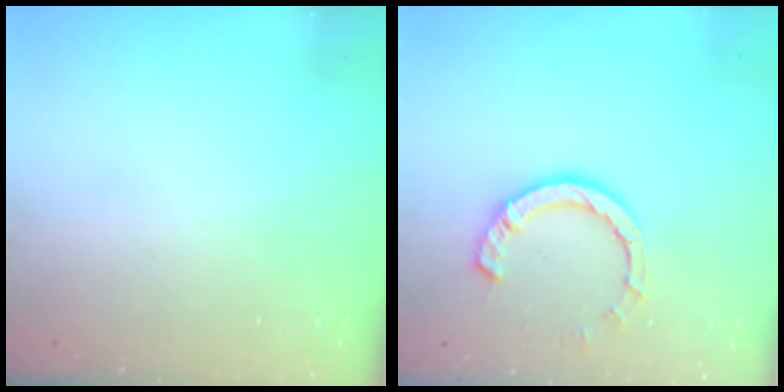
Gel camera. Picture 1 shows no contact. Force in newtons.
{"total": 9.0, "press": 8.9, "slide": 1.2}